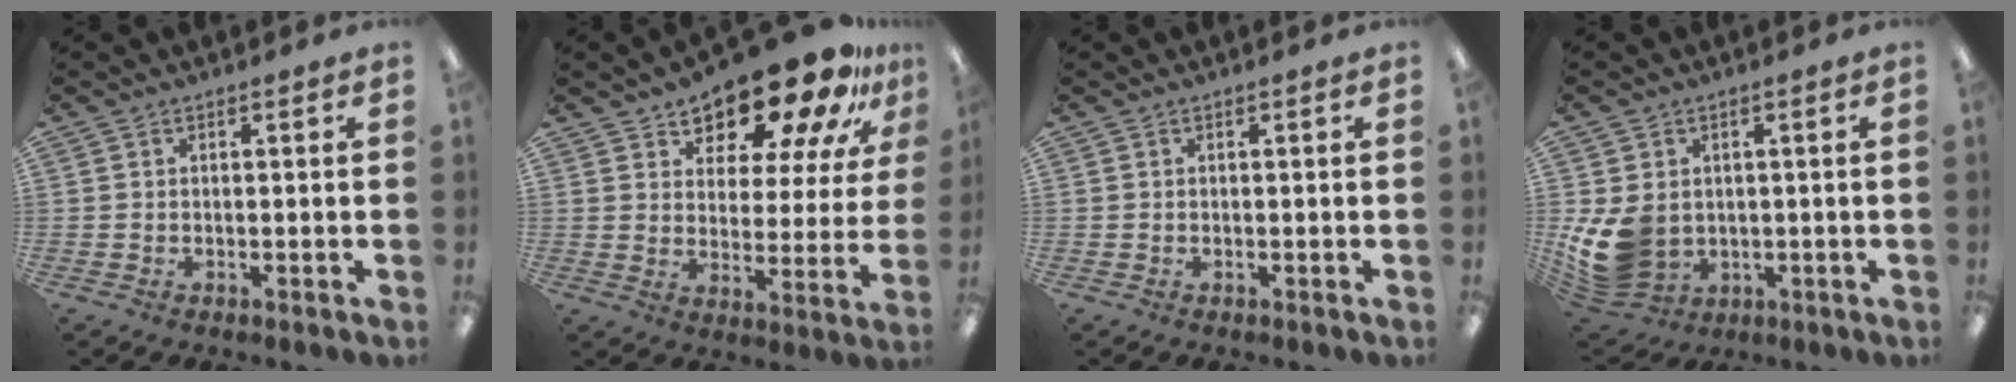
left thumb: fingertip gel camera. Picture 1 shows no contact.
{"total": 16.0, "force": [13.6, 5.5, 6.5], "torque": [-0.118, -0.100, 0.234]}
{"total": 0.0}
{"total": 11.4, "force": [-0.1, 9.4, 6.4], "torque": [-0.147, -0.003, 0.006]}